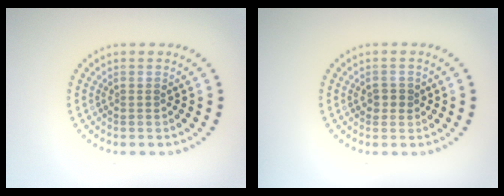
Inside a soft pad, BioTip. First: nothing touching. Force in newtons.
{"total": 1.3, "press": 1.2, "slide": 0.5}